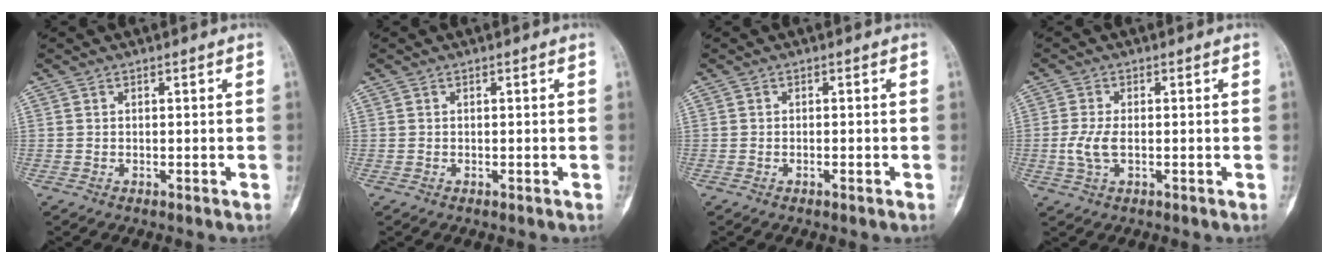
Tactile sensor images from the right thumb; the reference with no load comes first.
{"total": 0.0}
{"total": 0.9, "force": [-0.5, 0.3, 0.8], "torque": [-0.018, 0.007, -0.005]}
{"total": 4.3, "force": [-0.5, 2.1, 3.7], "torque": [-0.090, 0.000, -0.011]}